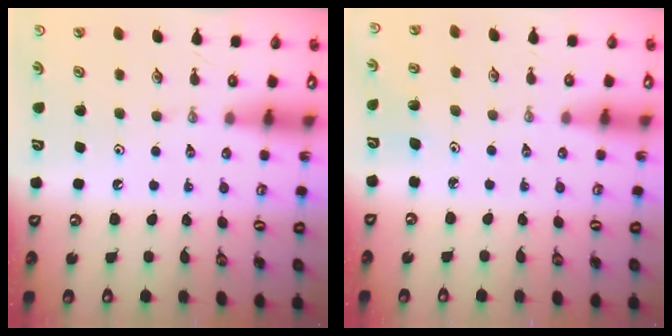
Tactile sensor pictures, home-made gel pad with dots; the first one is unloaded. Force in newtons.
{"total": 2.9, "press": 2.6, "slide": 1.3}